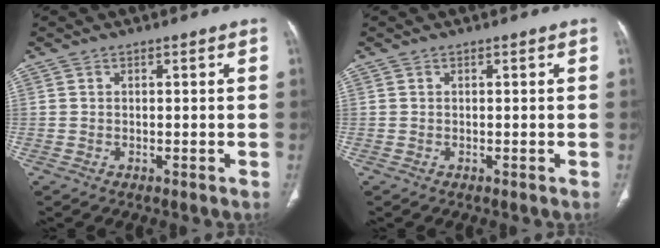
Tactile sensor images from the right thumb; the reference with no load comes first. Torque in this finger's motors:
{"motor_torque": [0.08, 0.08, -0.02, -0.02, 0.00]}